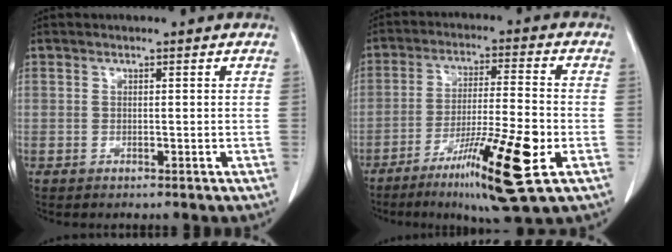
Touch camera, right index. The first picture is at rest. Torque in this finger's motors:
{"motor_torque": [1.41, -0.73, 0.64, 0.16]}